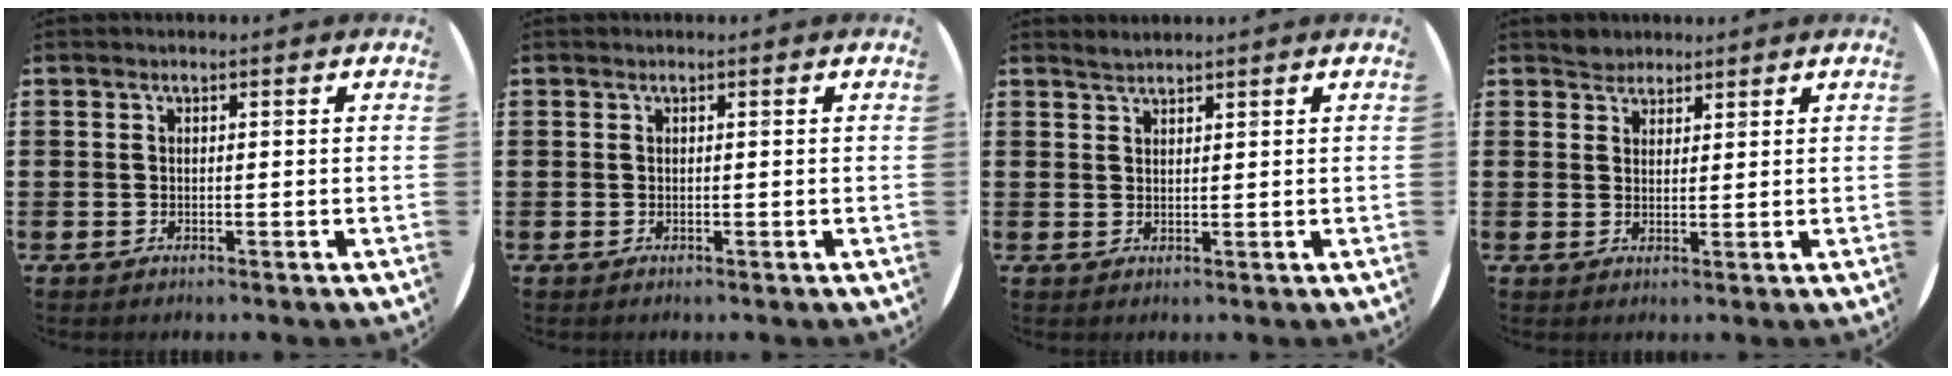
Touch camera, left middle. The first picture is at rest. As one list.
[{"total": 0.0}, {"total": 1.5, "force": [1.5, 0.0, 0.1], "torque": [-0.004, 0.001, 0.028]}, {"total": 2.2, "force": [2.0, 0.9, -0.3], "torque": [0.009, 0.001, 0.040]}]